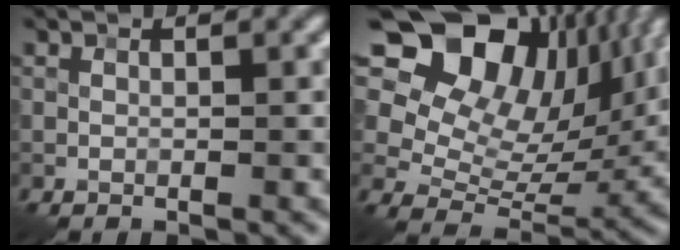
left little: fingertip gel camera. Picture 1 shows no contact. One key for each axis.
{"total": 16.1, "fx": 7.7, "fy": 10.7, "fz": 9.3, "tx": -0.172, "ty": 0.051, "tz": 0.122}